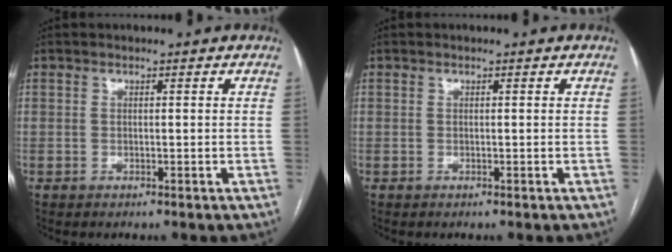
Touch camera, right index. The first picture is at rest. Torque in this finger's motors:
{"motor_torque": [-0.08, 0.08, 0.00, 0.00]}